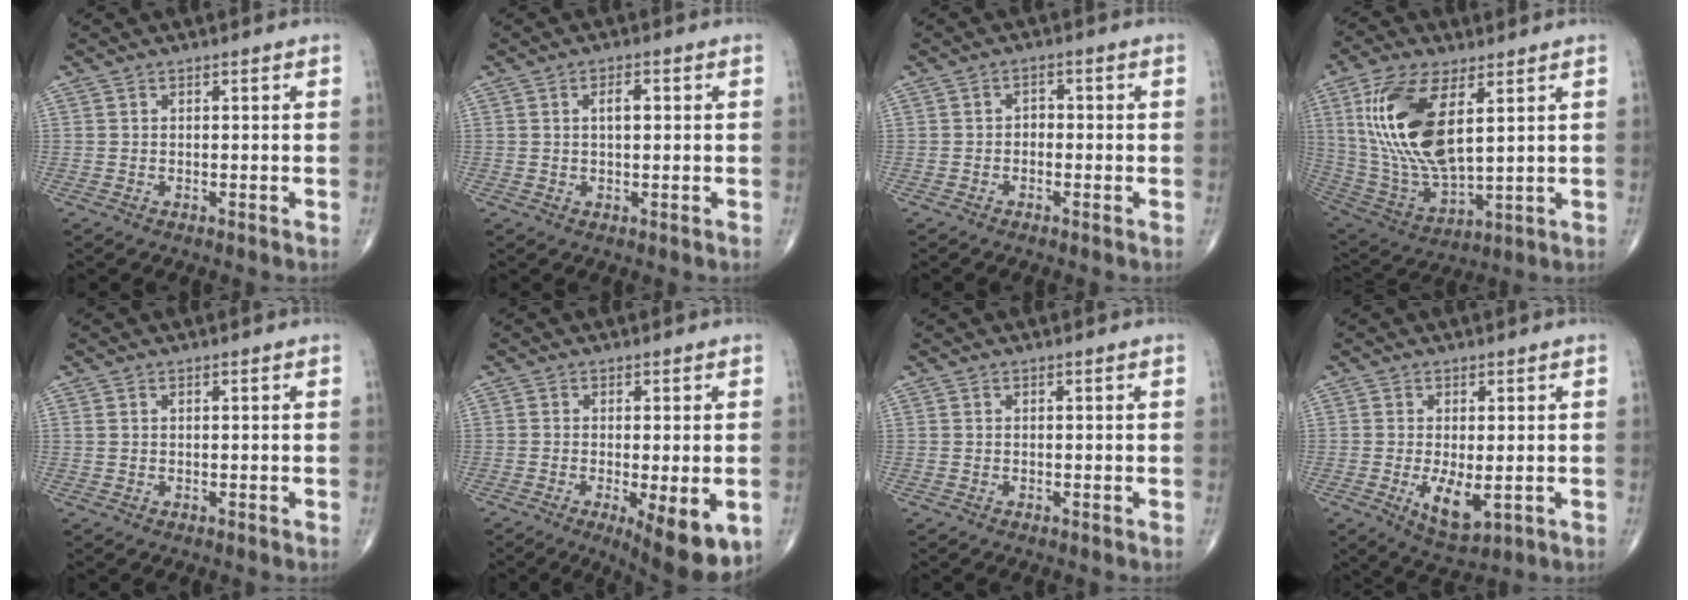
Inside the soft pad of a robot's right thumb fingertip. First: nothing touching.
{"total": 2.8, "force": [0.6, 1.3, 2.4], "torque": [-0.040, 0.003, 0.009]}
{"total": 1.8, "force": [-0.5, 1.4, 1.1], "torque": [-0.002, 0.009, -0.016]}
{"total": 19.7, "force": [5.7, 8.7, 16.7], "torque": [-0.342, -0.026, 0.119]}
{"total": 0.6, "force": [0.3, 0.3, 0.4], "torque": [-0.011, 0.012, 0.009]}
{"total": 10.8, "force": [-3.8, 3.2, 9.6], "torque": [-0.130, -0.020, -0.048]}
{"total": 0.0}
{"total": 6.4, "force": [-1.1, 2.9, 5.6], "torque": [-0.097, -0.017, -0.009]}